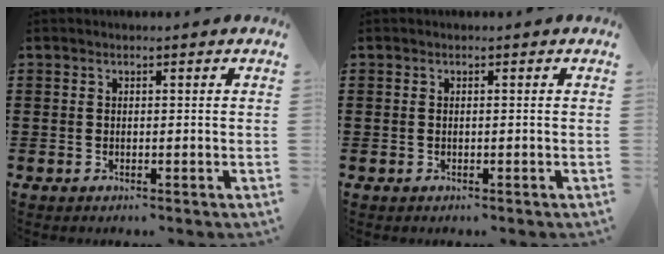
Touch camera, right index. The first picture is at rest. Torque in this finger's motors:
{"motor_torque": [0.92, 0.25, 0.01, 0.00]}